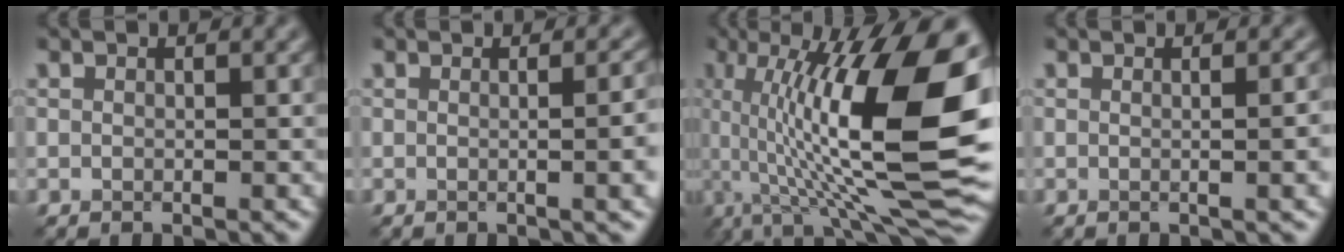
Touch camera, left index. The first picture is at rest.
{"total": 6.2, "force": [0.0, 2.7, 5.6], "torque": [-0.028, 0.013, -0.002]}
{"total": 16.8, "force": [1.0, 5.2, 16.0], "torque": [-0.245, 0.017, 0.020]}
{"total": 4.1, "force": [0.0, 1.6, 3.7], "torque": [-0.020, 0.012, -0.002]}